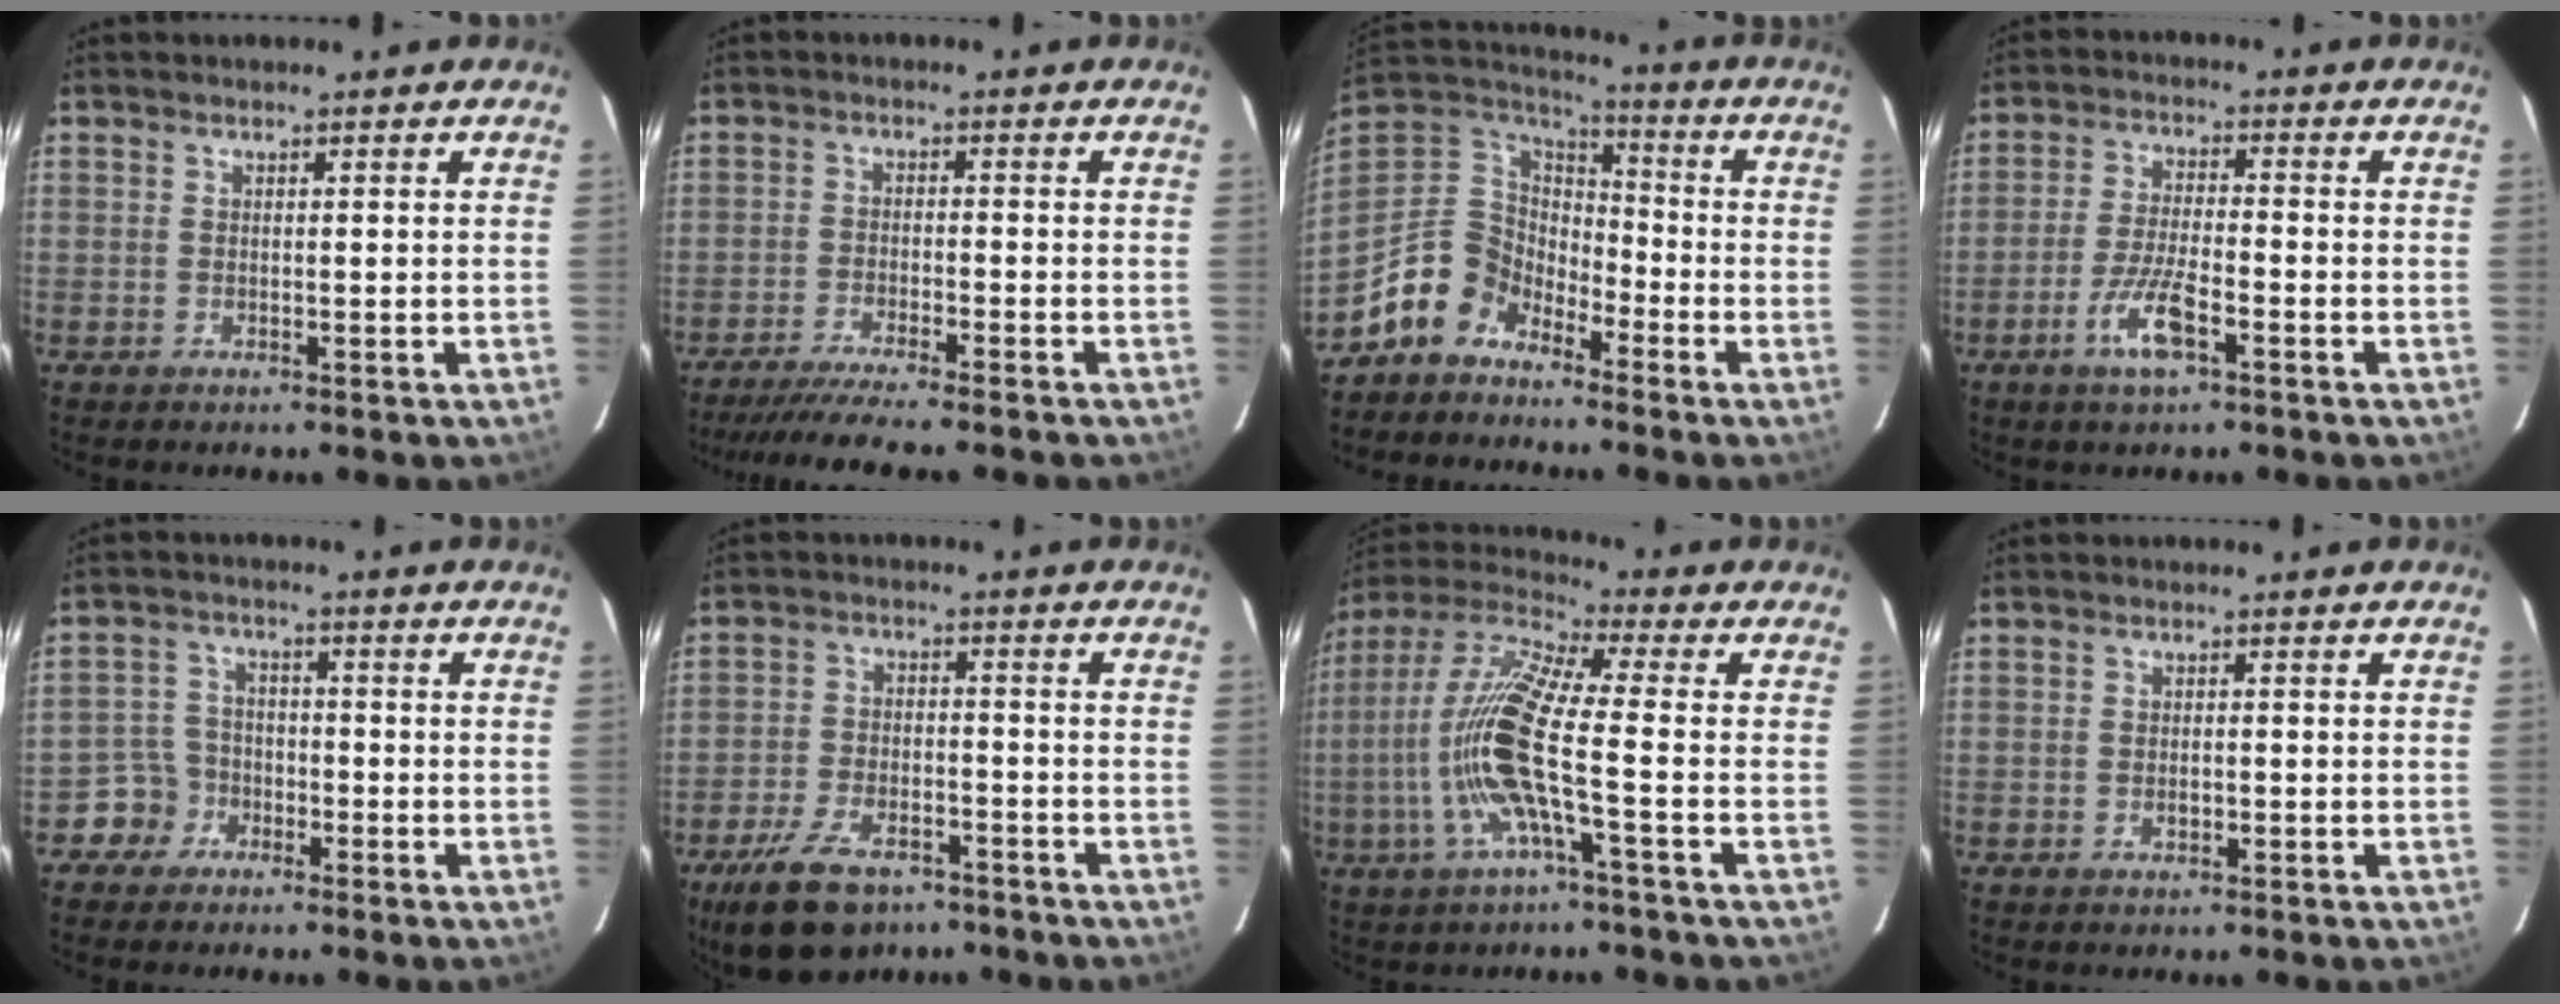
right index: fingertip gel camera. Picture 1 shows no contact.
{"total": 9.6, "force": [-8.5, -0.2, 4.4], "torque": [-0.100, -0.017, -0.140]}
{"total": 11.1, "force": [-7.8, 7.2, 3.3], "torque": [-0.086, 0.031, -0.158]}
{"total": 7.7, "force": [-4.0, 1.7, 6.4], "torque": [-0.135, -0.004, -0.076]}
{"total": 5.0, "force": [-3.1, 4.0, -0.2], "torque": [-0.006, 0.024, -0.062]}
{"total": 12.9, "force": [-8.8, 6.5, 6.9], "torque": [-0.160, -0.007, -0.149]}
{"total": 14.3, "force": [-3.1, 1.0, 14.0], "torque": [-0.280, 0.001, -0.063]}
{"total": 1.2, "force": [-0.4, 0.8, 0.7], "torque": [-0.014, 0.001, -0.005]}